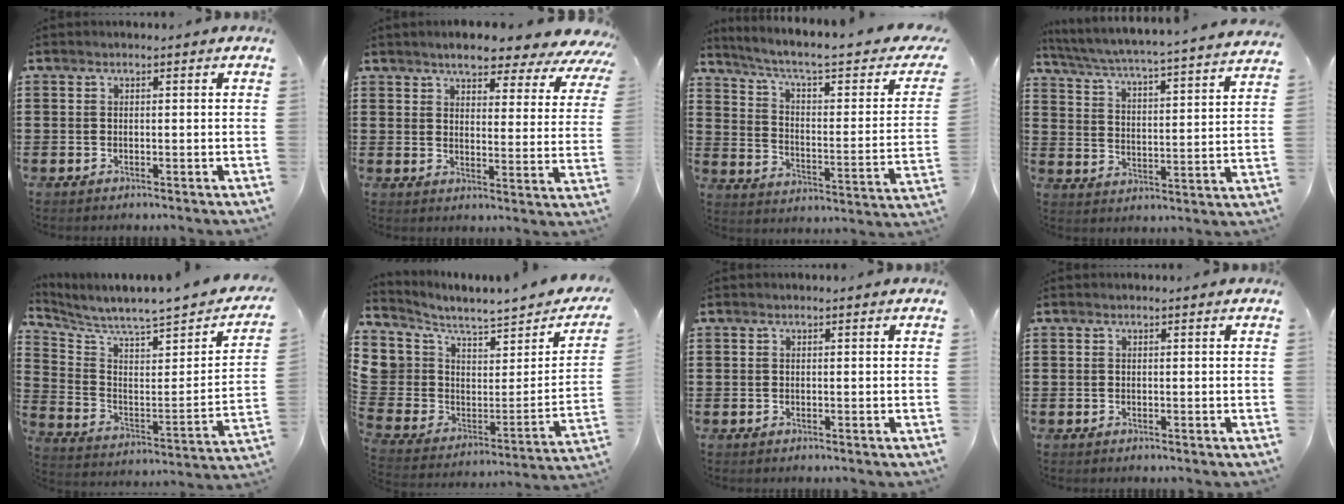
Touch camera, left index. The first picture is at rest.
{"total": 5.7, "force": [5.1, 1.0, 2.1], "torque": [-0.050, -0.030, 0.084]}
{"total": 6.1, "force": [4.1, 1.2, 4.3], "torque": [-0.095, -0.031, 0.062]}
{"total": 4.1, "force": [3.7, -1.0, 1.4], "torque": [-0.049, -0.042, 0.052]}
{"total": 4.6, "force": [4.3, -0.2, 1.8], "torque": [-0.063, -0.055, 0.063]}
{"total": 3.8, "force": [2.7, 2.7, -0.3], "torque": [-0.042, -0.044, 0.042]}
{"total": 0.0}
{"total": 0.0}